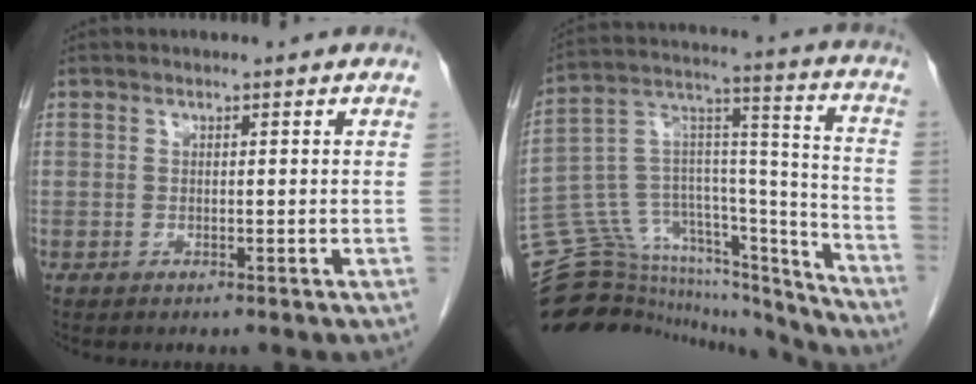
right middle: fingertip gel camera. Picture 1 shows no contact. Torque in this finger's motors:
{"motor_torque": [0.43, -0.46, -0.04, -0.17]}